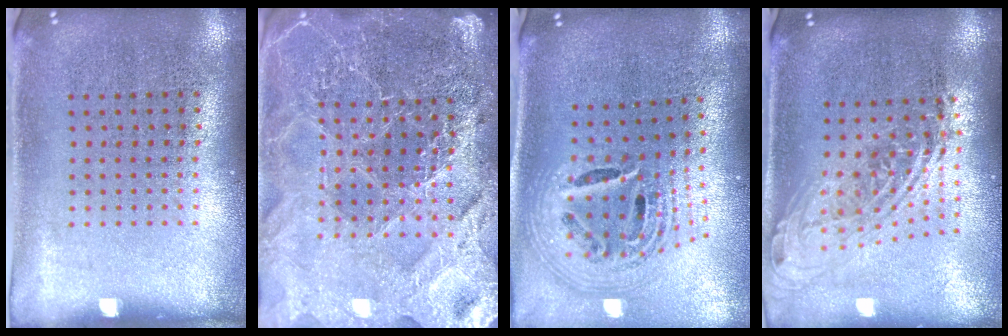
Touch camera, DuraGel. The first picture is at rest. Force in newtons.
{"total": 4.9, "press": 4.4, "slide": 2.1}
{"total": 2.7, "press": 1.9, "slide": 1.9}
{"total": 2.0, "press": 1.5, "slide": 1.2}